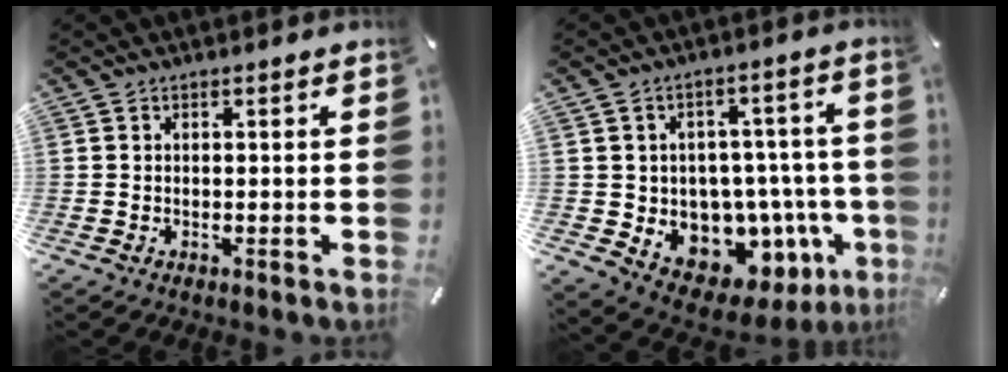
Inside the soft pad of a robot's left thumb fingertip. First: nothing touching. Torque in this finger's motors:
{"motor_torque": [2.30, 2.71, 0.41, 0.09, 0.10]}